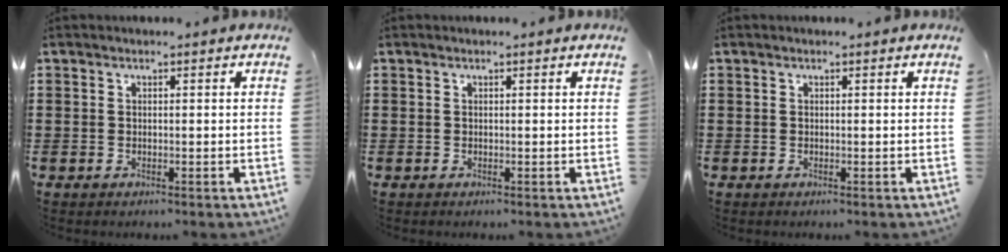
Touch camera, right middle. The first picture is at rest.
{"total": 0.0}
{"total": 0.0}